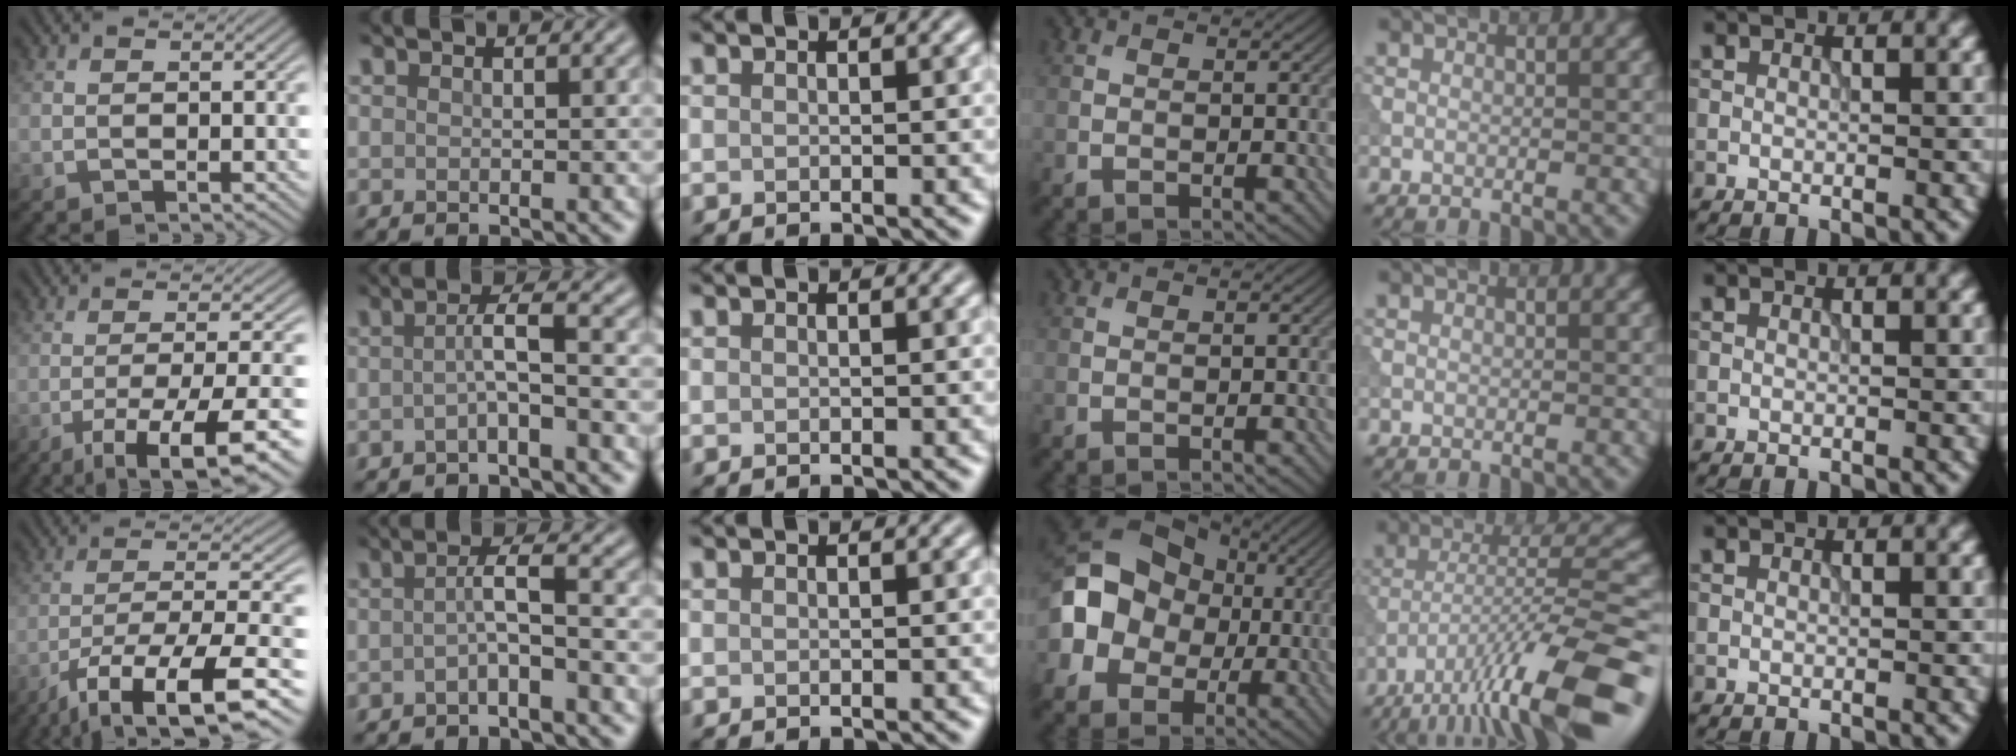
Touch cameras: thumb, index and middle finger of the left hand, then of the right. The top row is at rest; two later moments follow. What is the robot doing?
{"motion": "extract", "object": "tissue"}